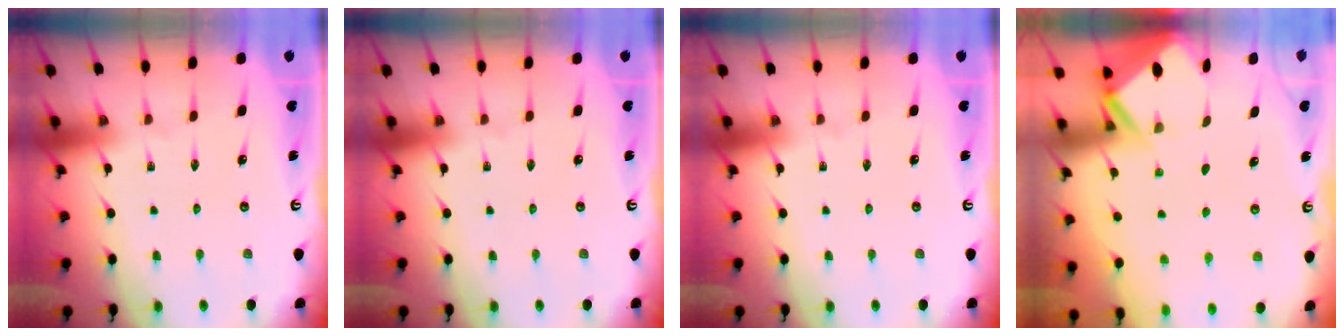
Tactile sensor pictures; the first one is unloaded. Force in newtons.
{"total": 0.0}
{"total": 0.0}
{"total": 3.0, "press": 3.0, "slide": 0.3}